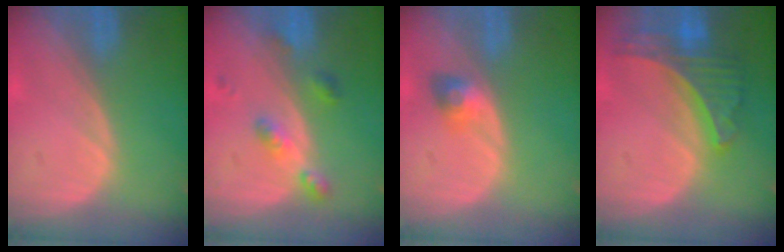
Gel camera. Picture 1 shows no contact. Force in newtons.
{"total": 4.7, "press": 4.2, "slide": 2.0}
{"total": 3.0, "press": 2.6, "slide": 1.3}
{"total": 7.8, "press": 6.9, "slide": 3.6}